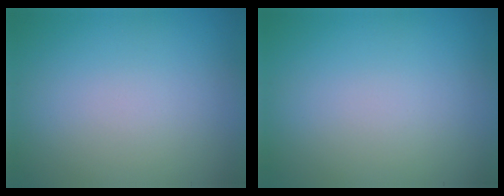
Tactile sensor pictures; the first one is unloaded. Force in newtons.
{"total": 0.0}